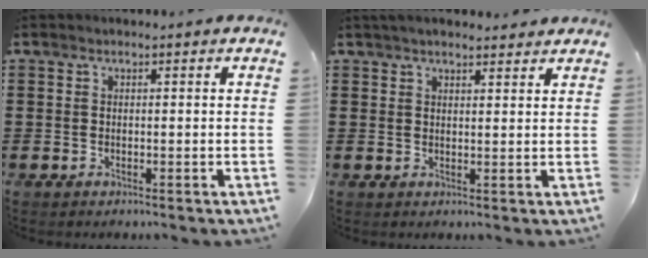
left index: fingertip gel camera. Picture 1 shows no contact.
{"total": 2.4, "force": [2.3, 0.3, 0.7], "torque": [-0.018, 0.002, 0.044]}